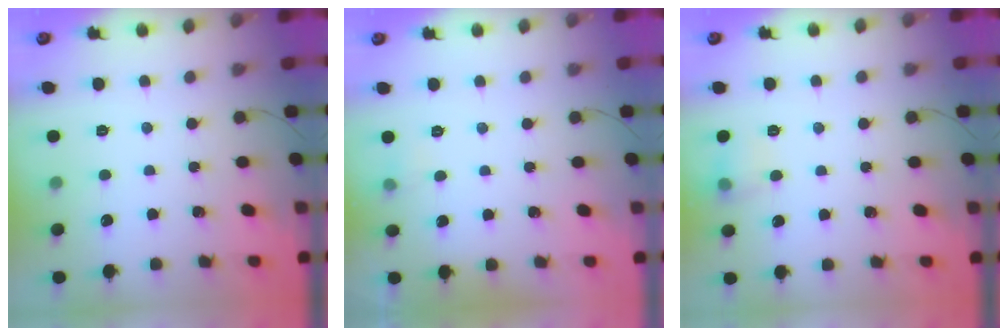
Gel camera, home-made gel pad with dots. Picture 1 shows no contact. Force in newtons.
{"total": 3.4, "press": 3.2, "slide": 1.0}
{"total": 7.1, "press": 7.0, "slide": 1.2}